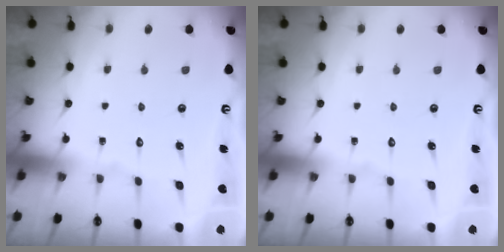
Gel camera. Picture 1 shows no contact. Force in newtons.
{"total": 0.0}